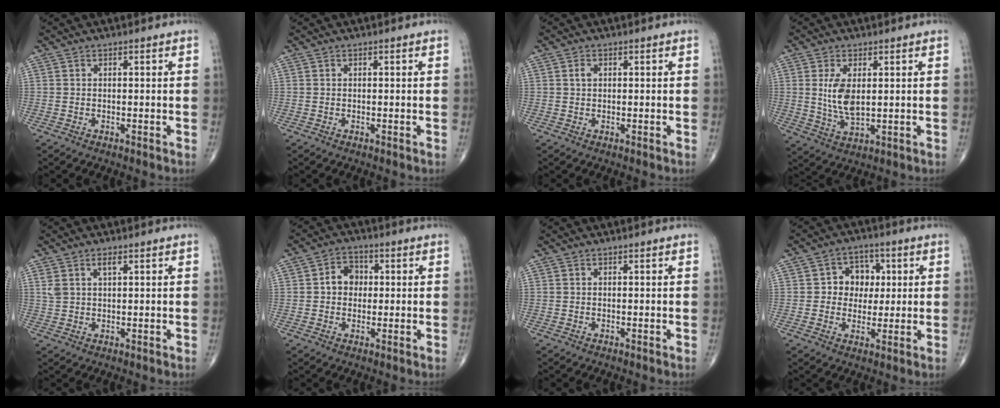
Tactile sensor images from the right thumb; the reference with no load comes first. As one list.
[{"total": 0.0}, {"total": 1.2, "force": [0.3, 0.9, 0.8], "torque": [-0.014, 0.003, 0.006]}, {"total": 7.0, "force": [1.2, 3.3, 6.0], "torque": [-0.115, -0.015, 0.032]}, {"total": 3.2, "force": [1.6, 1.4, 2.4], "torque": [-0.049, 0.002, 0.037]}, {"total": 5.1, "force": [0.4, 4.3, 2.8], "torque": [-0.023, 0.012, 0.000]}, {"total": 0.0}, {"total": 7.3, "force": [1.1, 6.3, 3.7], "torque": [-0.005, 0.006, 0.011]}]